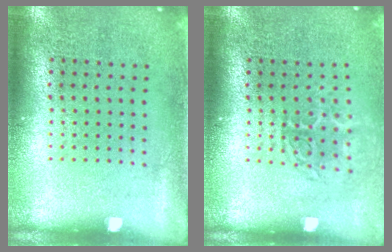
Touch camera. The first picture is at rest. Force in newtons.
{"total": 1.6, "press": 1.2, "slide": 1.2}